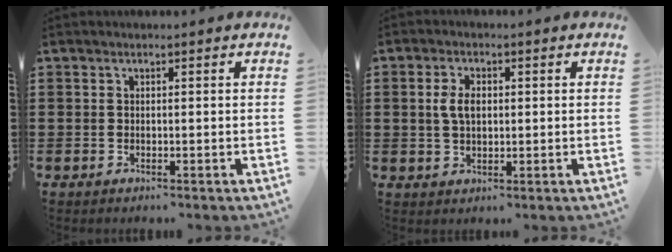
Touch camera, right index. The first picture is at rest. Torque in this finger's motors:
{"motor_torque": [0.19, 0.17, 0.15, 0.06]}